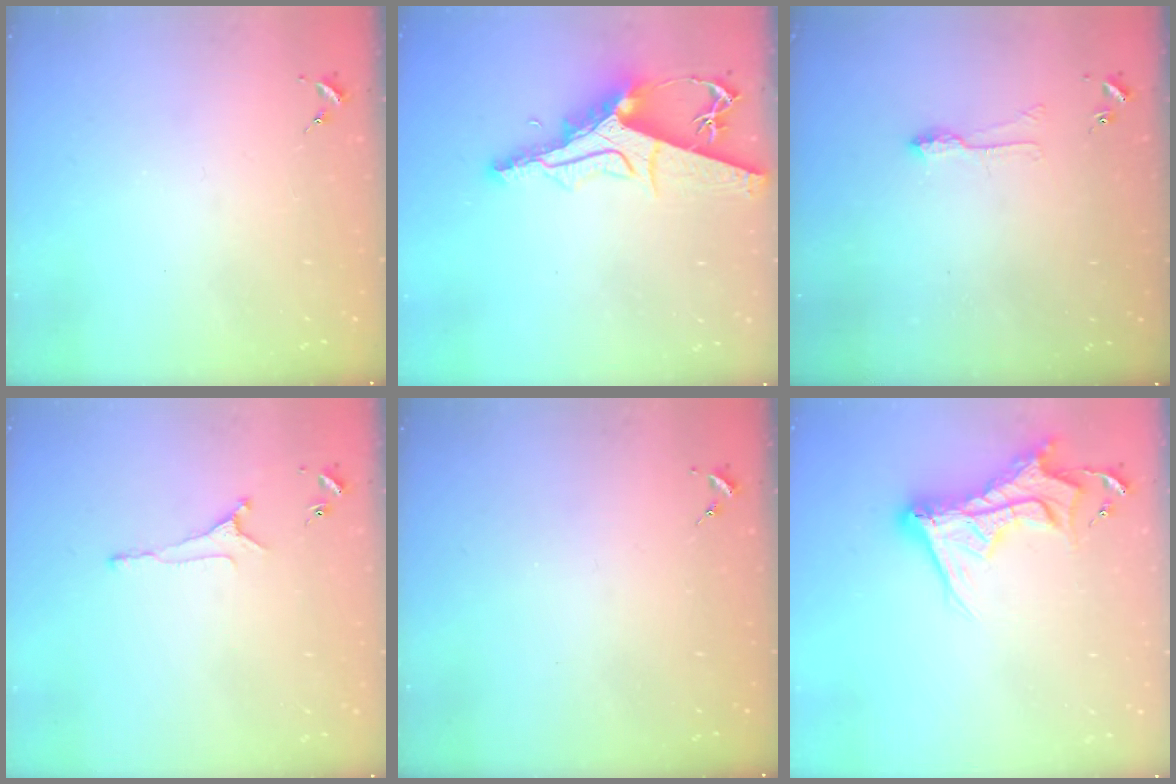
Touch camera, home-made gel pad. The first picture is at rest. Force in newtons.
{"total": 13.2, "press": 13.1, "slide": 1.4}
{"total": 5.3, "press": 5.2, "slide": 0.6}
{"total": 4.7, "press": 4.6, "slide": 0.8}
{"total": 0.0}
{"total": 16.2, "press": 16.1, "slide": 1.7}